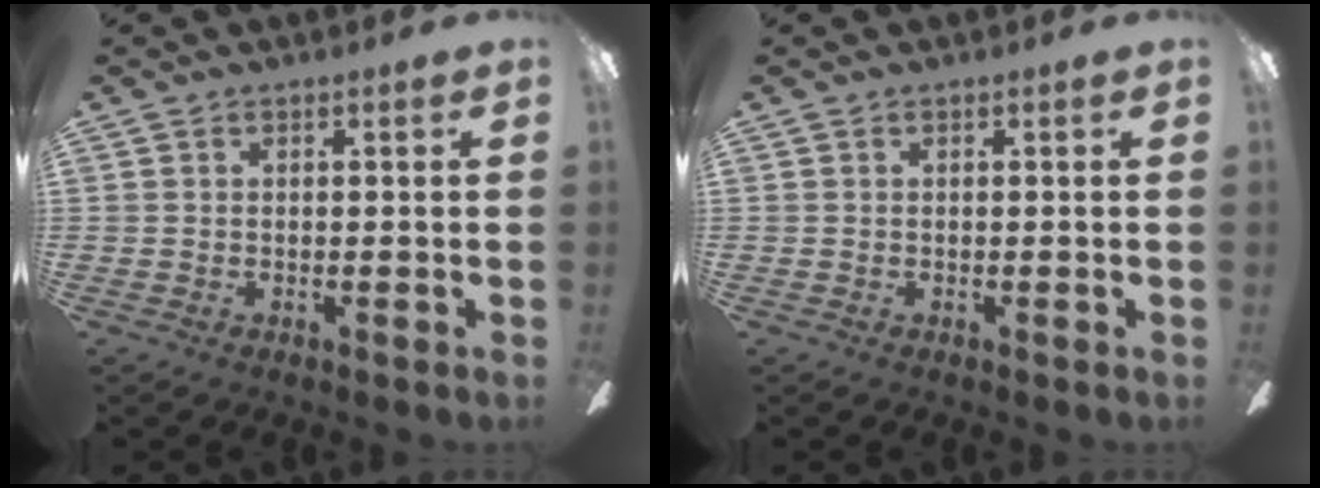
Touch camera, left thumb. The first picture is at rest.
{"total": 0.0}